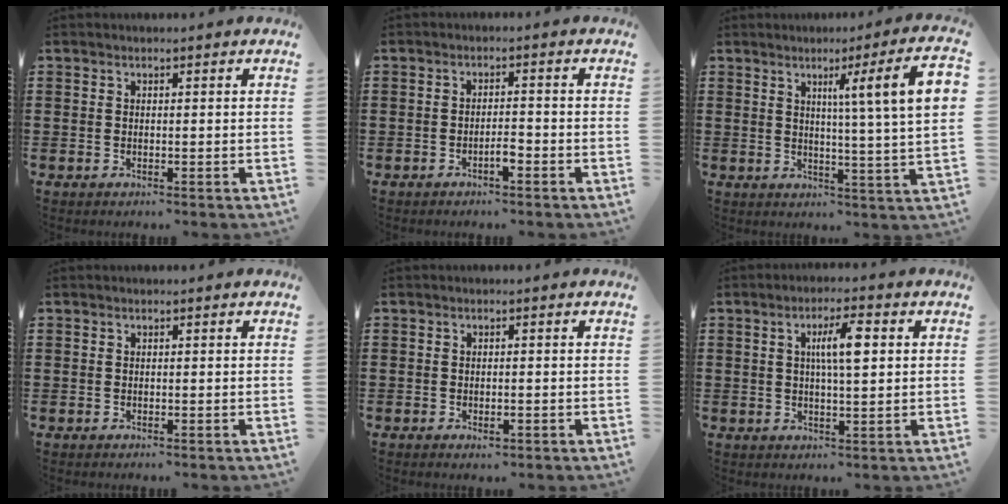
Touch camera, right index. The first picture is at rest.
{"total": 2.2, "force": [-1.4, 0.4, 1.7], "torque": [-0.031, 0.002, -0.025]}
{"total": 8.8, "force": [3.0, -0.9, 8.2], "torque": [-0.138, -0.011, 0.038]}
{"total": 0.0}
{"total": 1.0, "force": [-0.7, 0.4, 0.7], "torque": [-0.015, -0.002, -0.012]}
{"total": 6.0, "force": [1.3, 1.4, 5.6], "torque": [-0.103, 0.008, 0.015]}